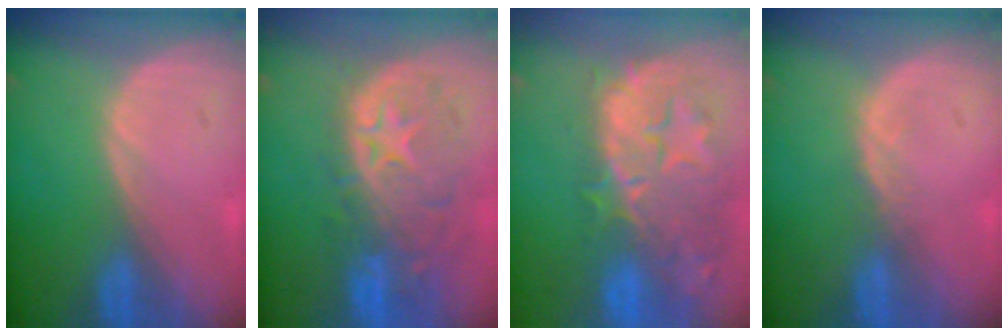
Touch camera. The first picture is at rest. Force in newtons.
{"total": 11.1, "press": 9.8, "slide": 5.4}
{"total": 14.3, "press": 12.0, "slide": 7.9}
{"total": 1.1, "press": 1.1, "slide": 0.2}